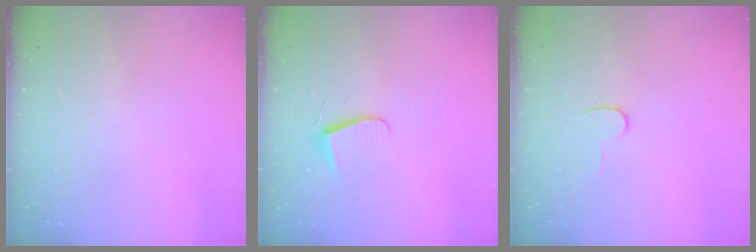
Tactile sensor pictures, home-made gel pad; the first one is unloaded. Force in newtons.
{"total": 6.2, "press": 6.1, "slide": 0.6}
{"total": 5.2, "press": 5.1, "slide": 0.5}